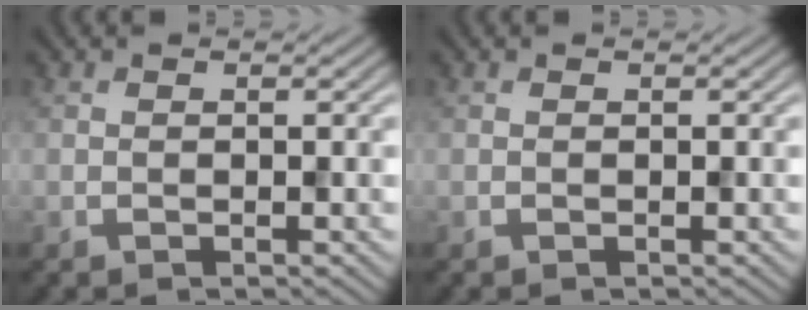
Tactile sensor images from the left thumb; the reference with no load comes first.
{"total": 0.0}